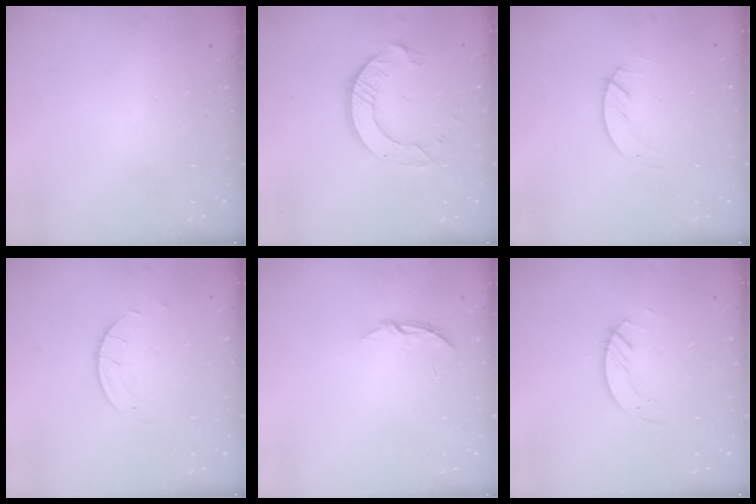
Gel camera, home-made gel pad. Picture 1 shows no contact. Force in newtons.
{"total": 9.7, "press": 9.7, "slide": 0.8}
{"total": 1.4, "press": 1.4, "slide": 0.2}
{"total": 2.7, "press": 2.7, "slide": 0.3}
{"total": 3.7, "press": 3.7, "slide": 0.3}
{"total": 2.8, "press": 2.8, "slide": 0.3}